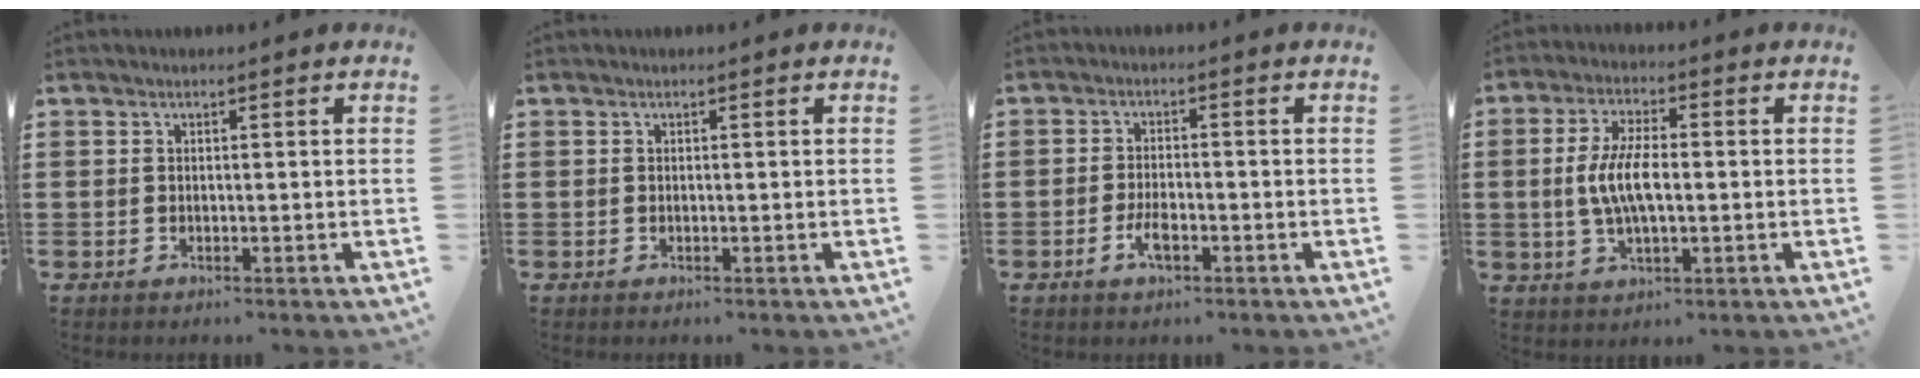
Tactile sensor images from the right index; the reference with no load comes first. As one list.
[{"total": 0.0}, {"total": 3.5, "force": [-1.4, 1.4, 2.8], "torque": [-0.056, 0.001, -0.027]}, {"total": 7.3, "force": [-0.4, 2.8, 6.7], "torque": [-0.149, -0.003, -0.014]}]